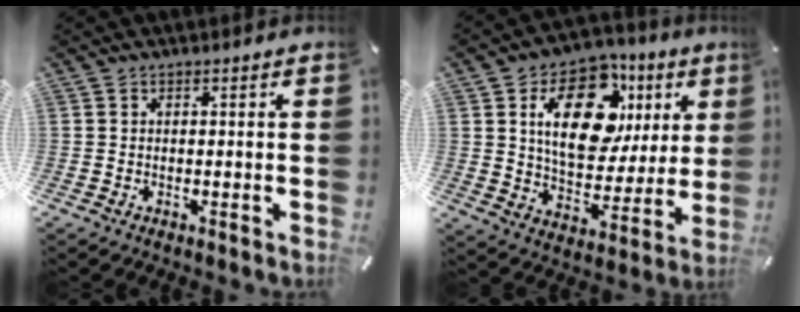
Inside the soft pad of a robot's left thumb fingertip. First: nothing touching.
{"total": 19.0, "force": [7.5, 12.1, 12.5], "torque": [-0.196, -0.013, 0.131]}